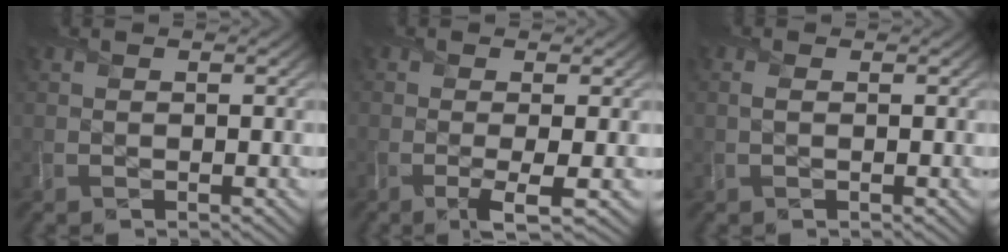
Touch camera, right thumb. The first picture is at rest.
{"total": 2.6, "force": [-0.5, 0.2, 2.6], "torque": [-0.050, -0.002, -0.014]}
{"total": 0.7, "force": [0.2, 0.3, 0.6], "torque": [-0.019, 0.002, 0.002]}